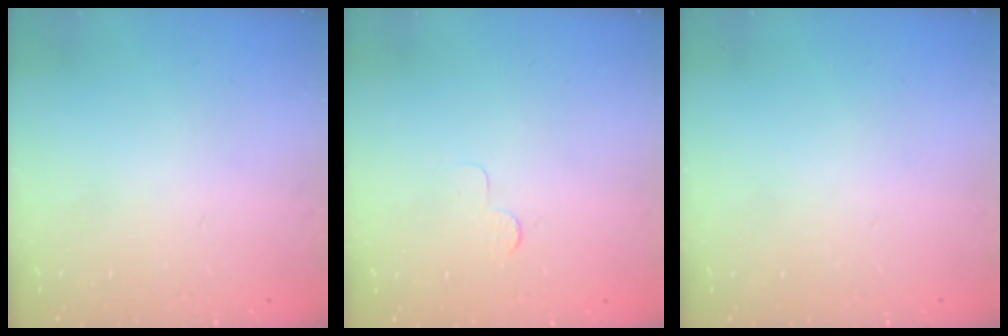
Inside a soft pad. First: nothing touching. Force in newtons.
{"total": 2.5, "press": 2.5, "slide": 0.2}
{"total": 0.0}